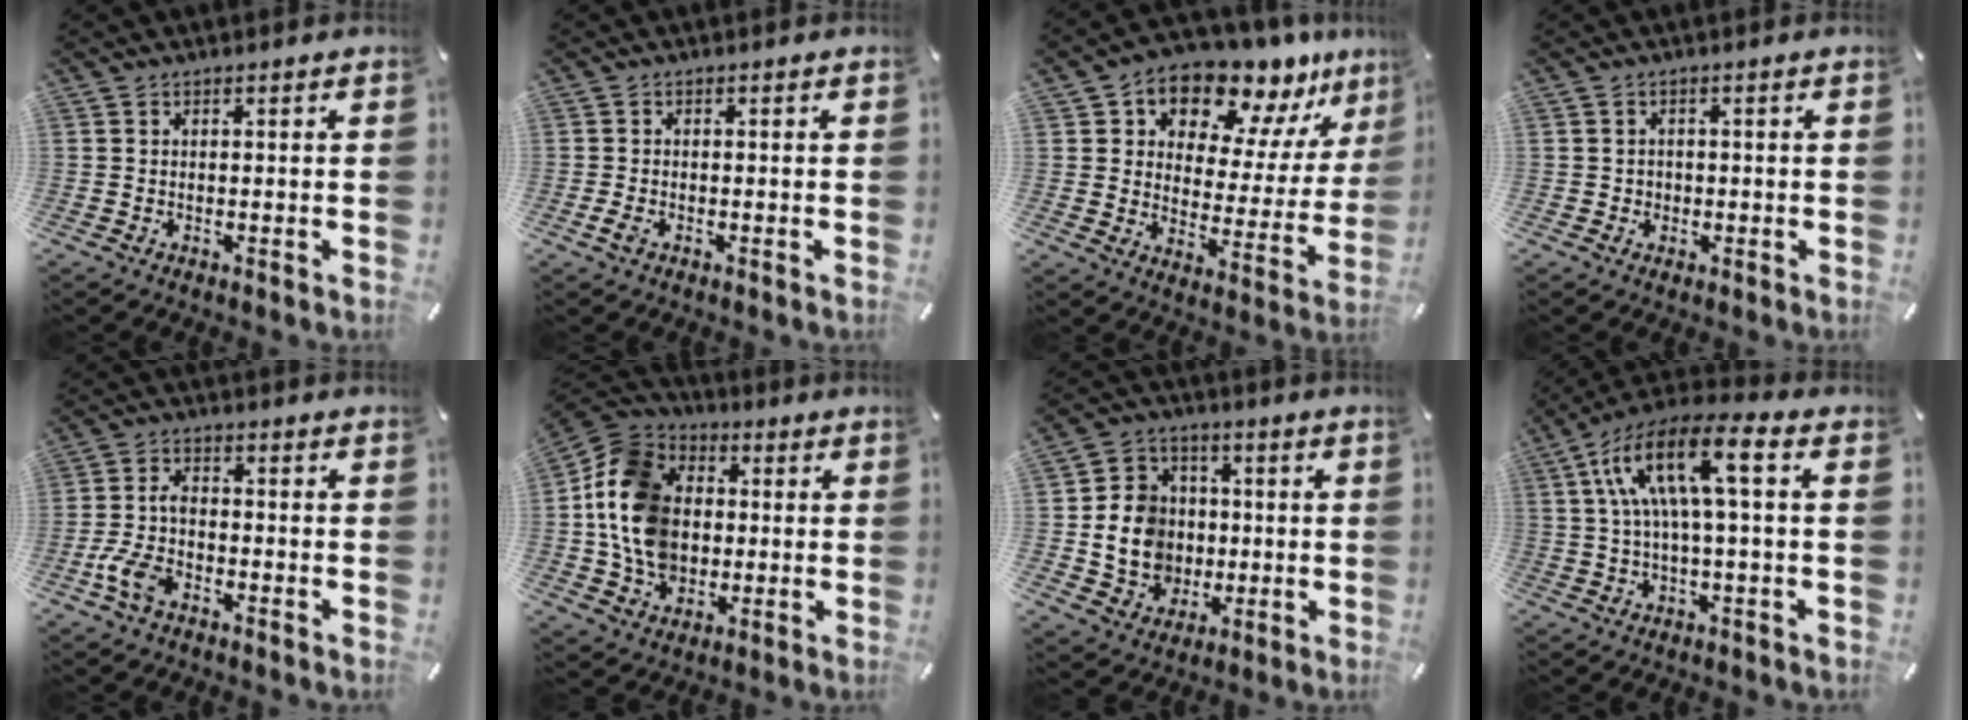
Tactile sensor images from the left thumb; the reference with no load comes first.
{"total": 1.6, "force": [-0.8, 0.8, 1.1], "torque": [-0.025, -0.001, -0.016]}
{"total": 13.1, "force": [11.0, 6.0, 3.6], "torque": [-0.068, -0.102, 0.193]}
{"total": 1.5, "force": [-0.2, 1.5, 0.4], "torque": [-0.008, 0.006, -0.007]}
{"total": 6.8, "force": [-3.2, 3.8, 4.7], "torque": [-0.105, 0.015, -0.063]}
{"total": 15.9, "force": [-1.0, 13.3, 8.7], "torque": [-0.204, 0.020, -0.020]}
{"total": 12.1, "force": [-0.7, 11.0, 5.0], "torque": [-0.103, 0.008, -0.004]}
{"total": 13.8, "force": [2.9, 3.9, 12.9], "torque": [-0.264, -0.006, 0.046]}